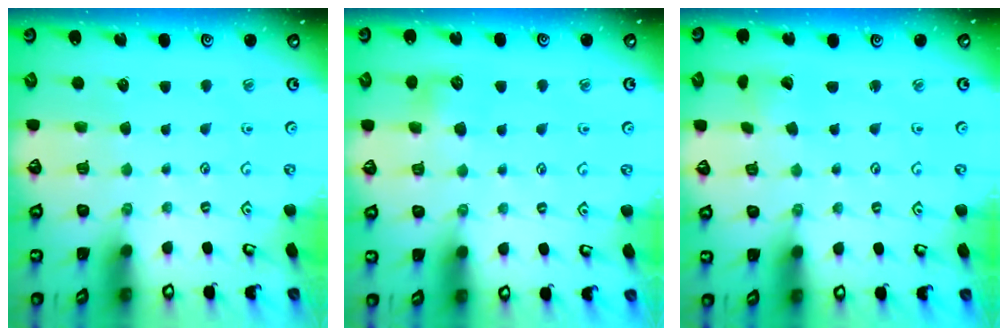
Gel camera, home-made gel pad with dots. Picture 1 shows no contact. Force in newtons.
{"total": 8.5, "press": 8.5, "slide": 0.7}
{"total": 2.4, "press": 2.4, "slide": 0.3}